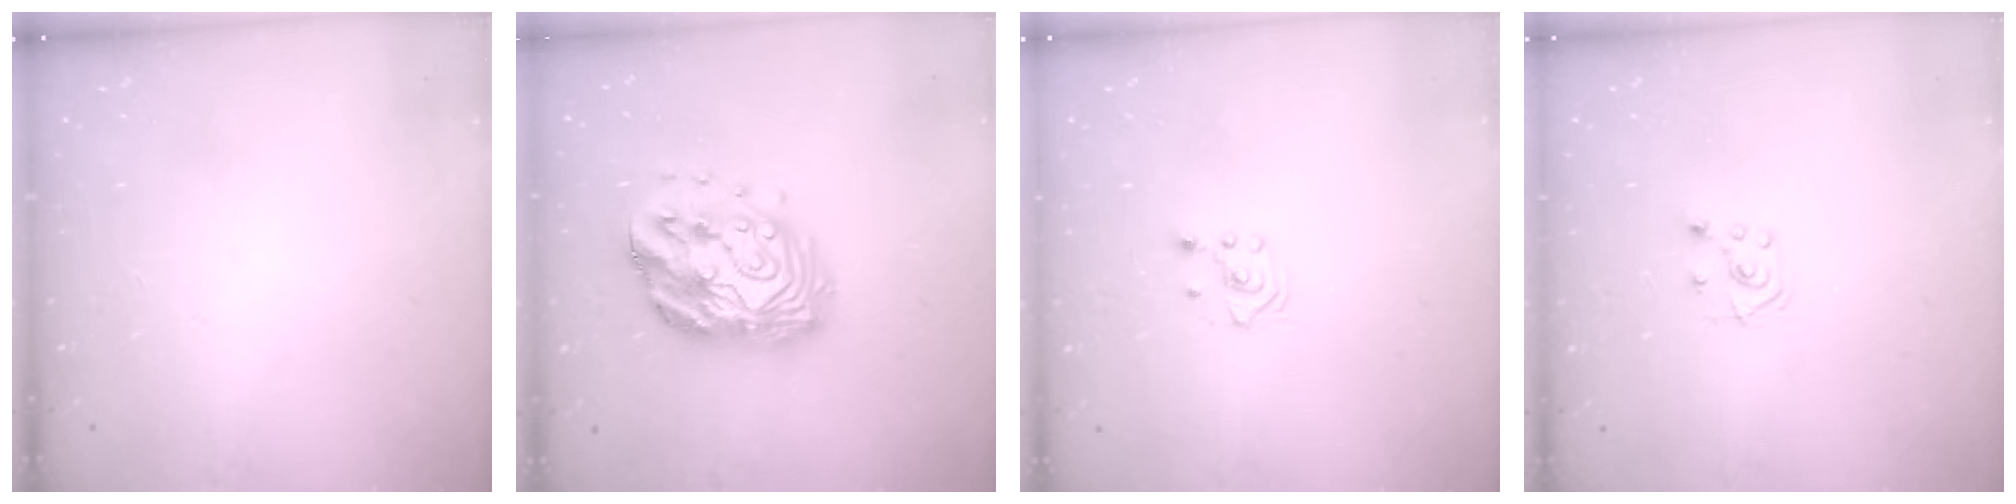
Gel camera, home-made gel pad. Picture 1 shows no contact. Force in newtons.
{"total": 16.6, "press": 16.5, "slide": 1.5}
{"total": 2.1, "press": 2.1, "slide": 0.1}
{"total": 4.6, "press": 4.6, "slide": 0.5}